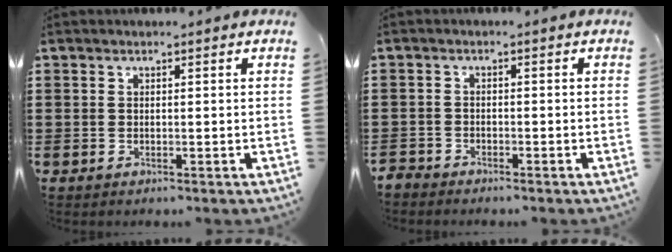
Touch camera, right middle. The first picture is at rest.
{"total": 2.2, "force": [-2.1, 0.6, -0.2], "torque": [-0.010, -0.002, -0.050]}